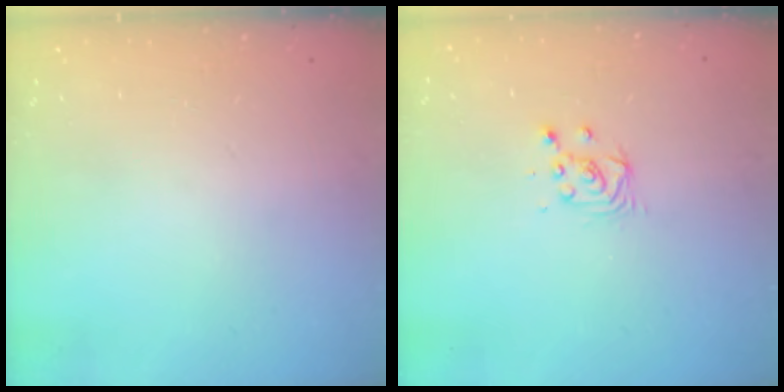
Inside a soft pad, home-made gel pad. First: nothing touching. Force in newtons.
{"total": 3.4, "press": 3.4, "slide": 0.4}